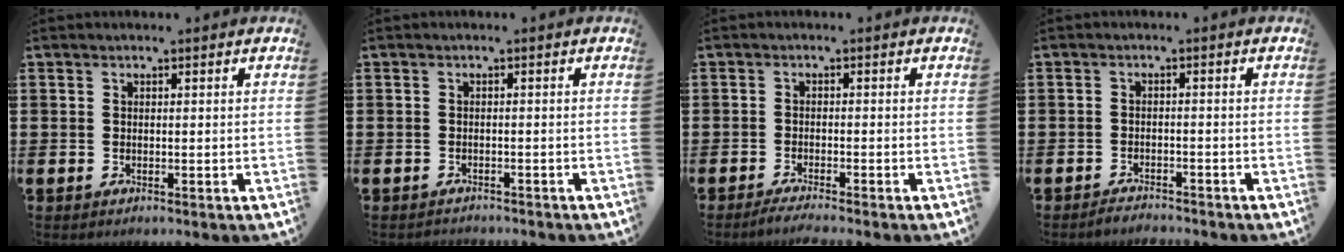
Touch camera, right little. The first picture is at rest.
{"total": 0.8, "force": [-0.8, 0.0, -0.1], "torque": [0.000, 0.001, -0.017]}
{"total": 1.7, "force": [-1.5, -0.2, 0.8], "torque": [-0.011, 0.002, -0.028]}
{"total": 1.6, "force": [-1.6, 0.0, -0.1], "torque": [-0.004, 0.004, -0.034]}